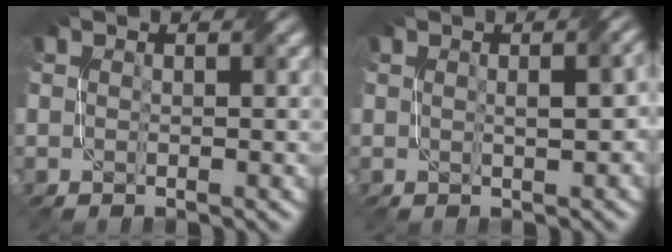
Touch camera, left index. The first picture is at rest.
{"total": 2.3, "force": [0.1, 0.8, 2.2], "torque": [-0.028, 0.005, 0.014]}